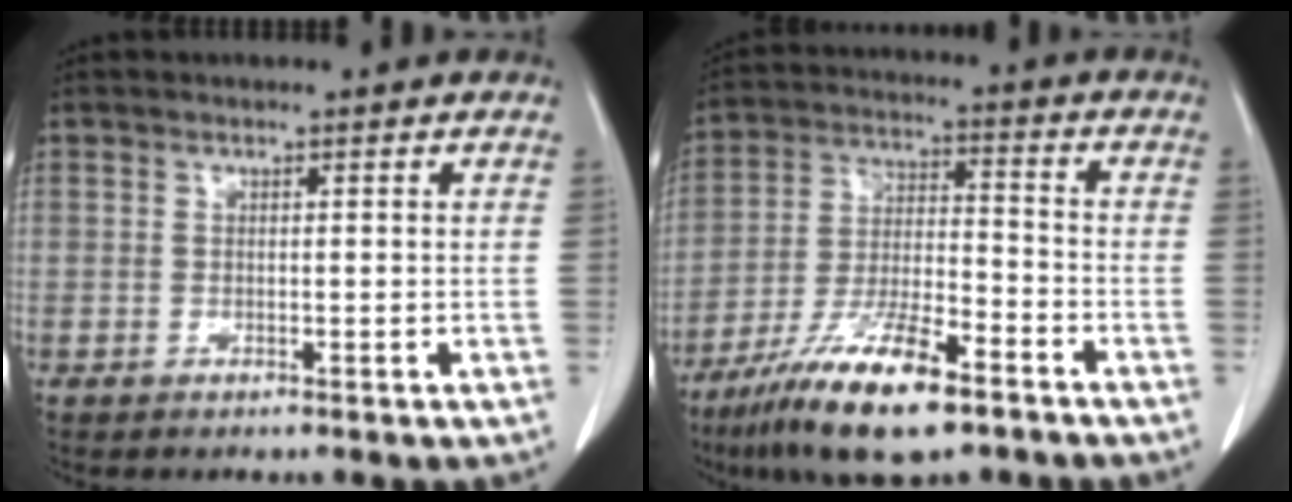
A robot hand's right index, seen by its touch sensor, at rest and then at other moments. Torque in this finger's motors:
{"motor_torque": [1.20, -0.93, 0.80, 0.21]}